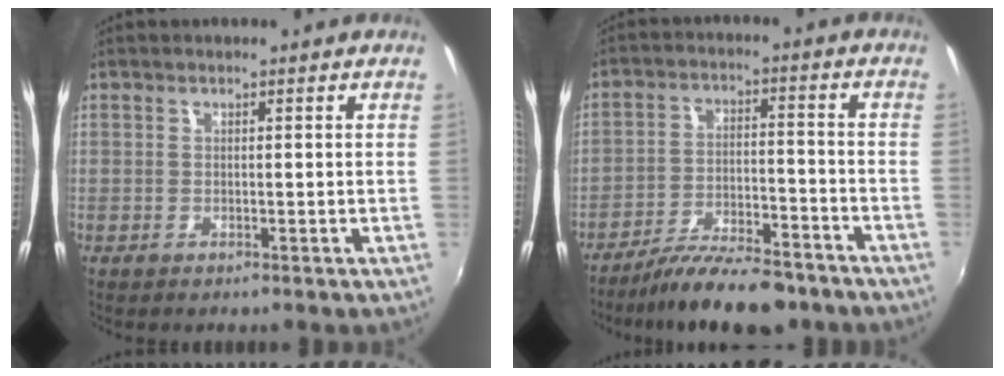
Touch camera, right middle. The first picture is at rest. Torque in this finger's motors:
{"motor_torque": [1.07, -1.07, 0.14, 0.10]}